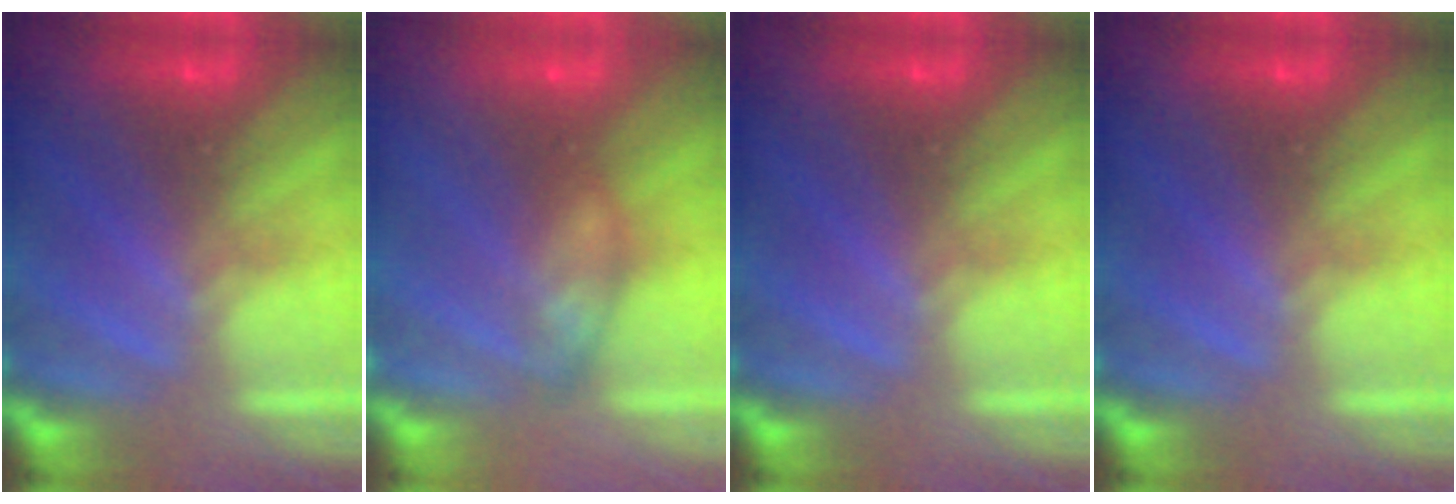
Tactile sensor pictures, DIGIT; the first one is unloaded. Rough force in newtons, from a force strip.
{"total": 2.3}
{"total": 0.0}
{"total": 0.0}